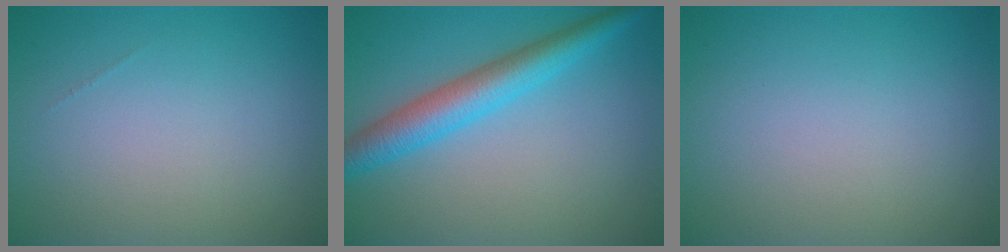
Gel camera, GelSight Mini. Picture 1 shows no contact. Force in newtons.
{"total": 4.9, "press": 4.9, "slide": 0.1}
{"total": 0.0}